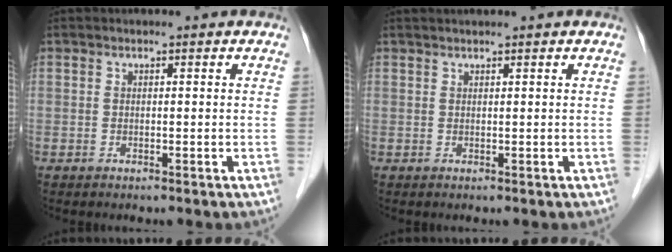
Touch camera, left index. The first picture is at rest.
{"total": 2.1, "force": [1.9, -0.2, 1.0], "torque": [-0.010, 0.024, 0.036]}